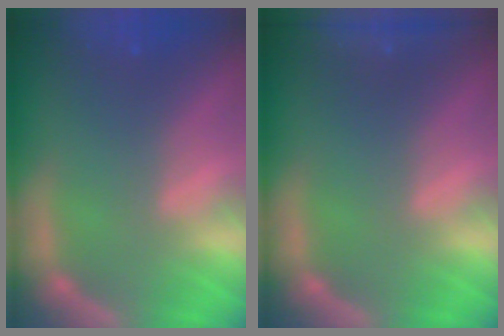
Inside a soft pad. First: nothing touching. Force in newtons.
{"total": 8.5}